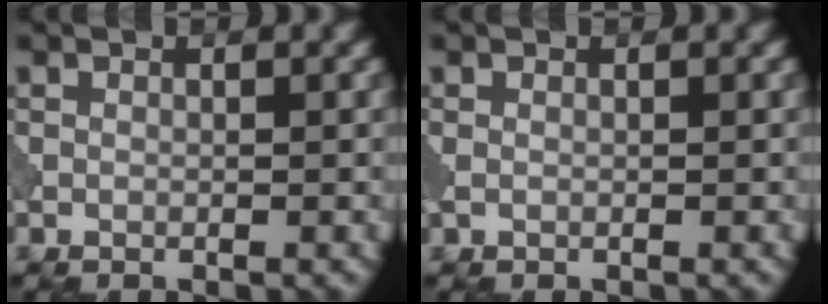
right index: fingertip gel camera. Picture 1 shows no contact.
{"total": 0.8, "force": [-0.2, 0.4, 0.6], "torque": [-0.020, -0.004, -0.005]}